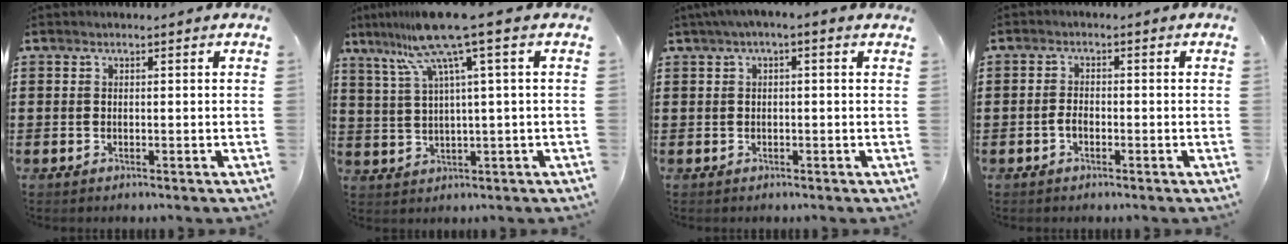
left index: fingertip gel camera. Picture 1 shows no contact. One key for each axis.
{"total": 10.3, "fx": 5.5, "fy": -0.3, "fz": 8.8, "tx": -0.202, "ty": -0.025, "tz": 0.086}
{"total": 1.6, "fx": -0.5, "fy": 0.3, "fz": 1.5, "tx": -0.023, "ty": -0.002, "tz": -0.011}
{"total": 2.0, "fx": -0.7, "fy": 1.0, "fz": 1.5, "tx": -0.039, "ty": 0.000, "tz": -0.017}